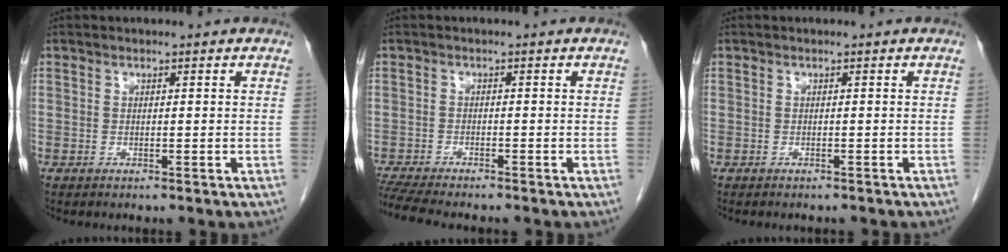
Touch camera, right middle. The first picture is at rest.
{"total": 7.4, "force": [-6.6, 0.5, 3.3], "torque": [-0.059, -0.012, -0.106]}
{"total": 2.7, "force": [-2.4, 0.9, 0.8], "torque": [-0.011, -0.004, -0.028]}